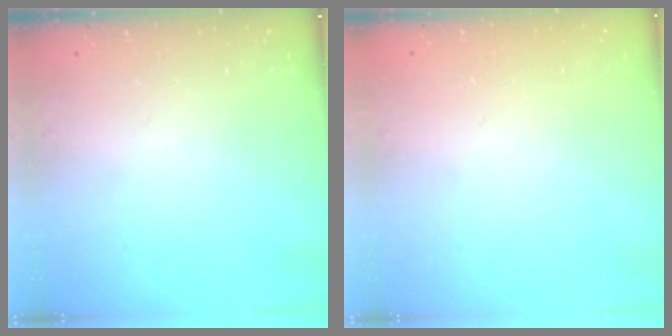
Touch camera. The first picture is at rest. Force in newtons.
{"total": 0.0}